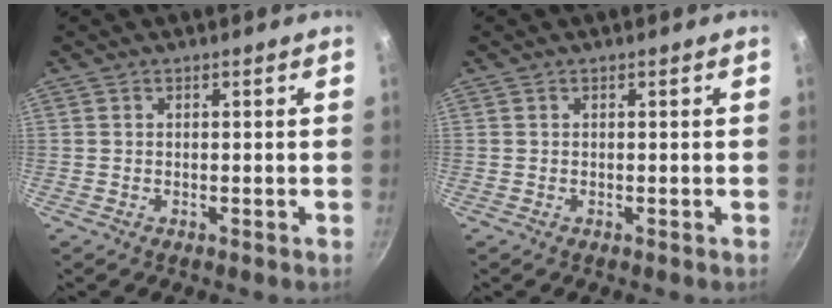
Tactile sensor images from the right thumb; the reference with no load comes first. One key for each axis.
{"total": 0.0}